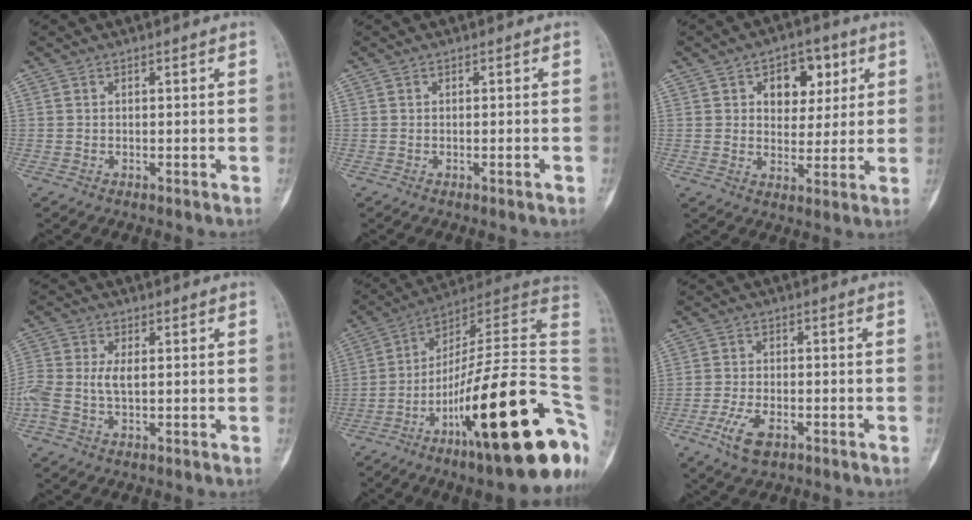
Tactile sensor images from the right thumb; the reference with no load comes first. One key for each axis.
{"total": 0.7, "fx": -0.3, "fy": 0.1, "fz": 0.6, "tx": -0.009, "ty": 0.002, "tz": -0.002}
{"total": 9.5, "fx": 3.6, "fy": 6.5, "fz": 5.9, "tx": -0.035, "ty": -0.009, "tz": 0.050}
{"total": 6.5, "fx": -0.1, "fy": 3.6, "fz": 5.4, "tx": -0.144, "ty": 0.015, "tz": -0.002}
{"total": 30.8, "fx": -8.9, "fy": 7.1, "fz": 28.6, "tx": -0.341, "ty": 0.071, "tz": -0.137}
{"total": 6.0, "fx": -3.1, "fy": 2.8, "fz": 4.3, "tx": -0.089, "ty": 0.009, "tz": -0.055}